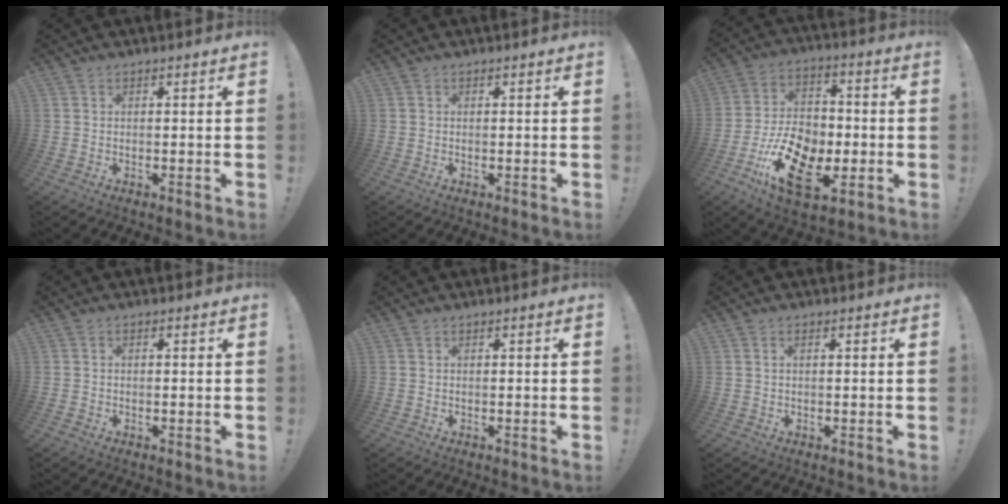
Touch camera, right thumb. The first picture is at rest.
{"total": 0.0}
{"total": 19.7, "force": [-7.9, 11.8, 13.6], "torque": [-0.251, 0.048, -0.126]}
{"total": 0.8, "force": [-0.5, 0.6, 0.3], "torque": [-0.005, 0.003, -0.008]}
{"total": 0.0}
{"total": 0.7, "force": [0.2, 0.2, 0.6], "torque": [-0.006, -0.002, 0.003]}